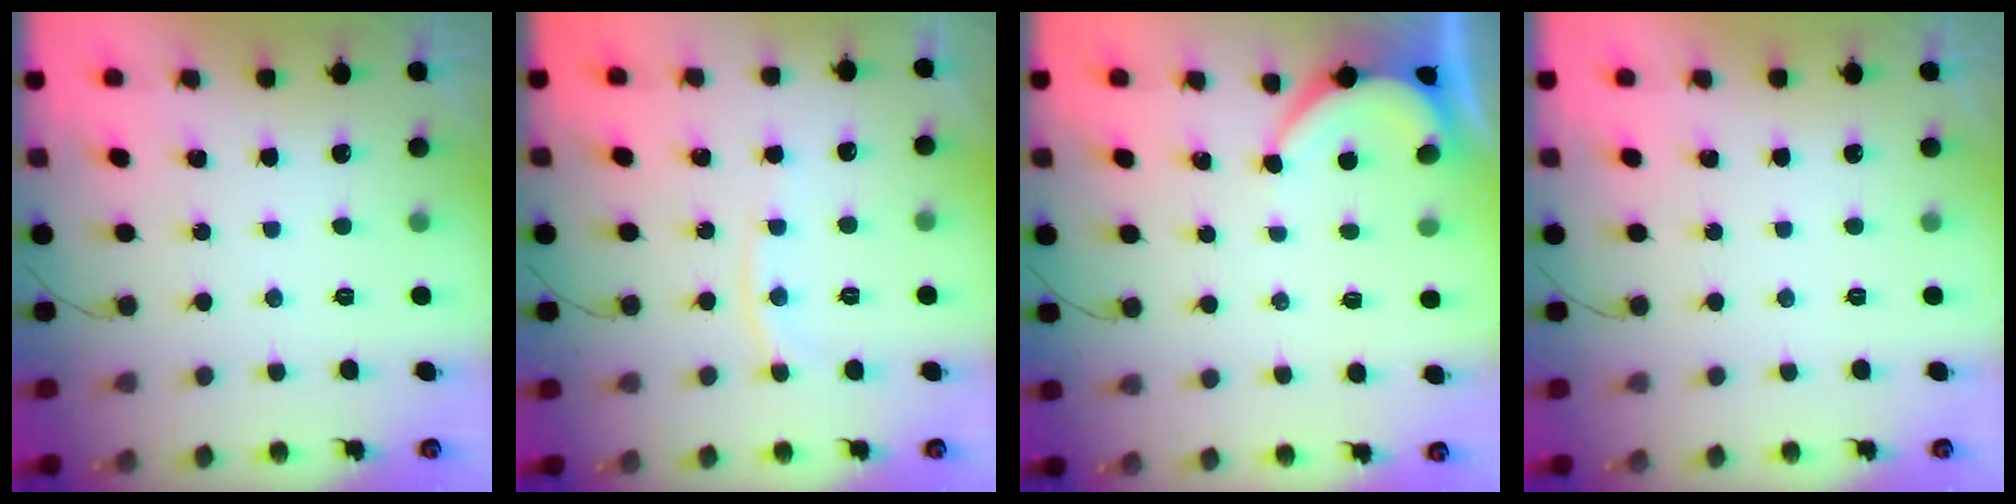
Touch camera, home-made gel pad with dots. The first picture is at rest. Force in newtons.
{"total": 5.3, "press": 5.2, "slide": 0.8}
{"total": 2.6, "press": 2.6, "slide": 0.3}
{"total": 0.0}